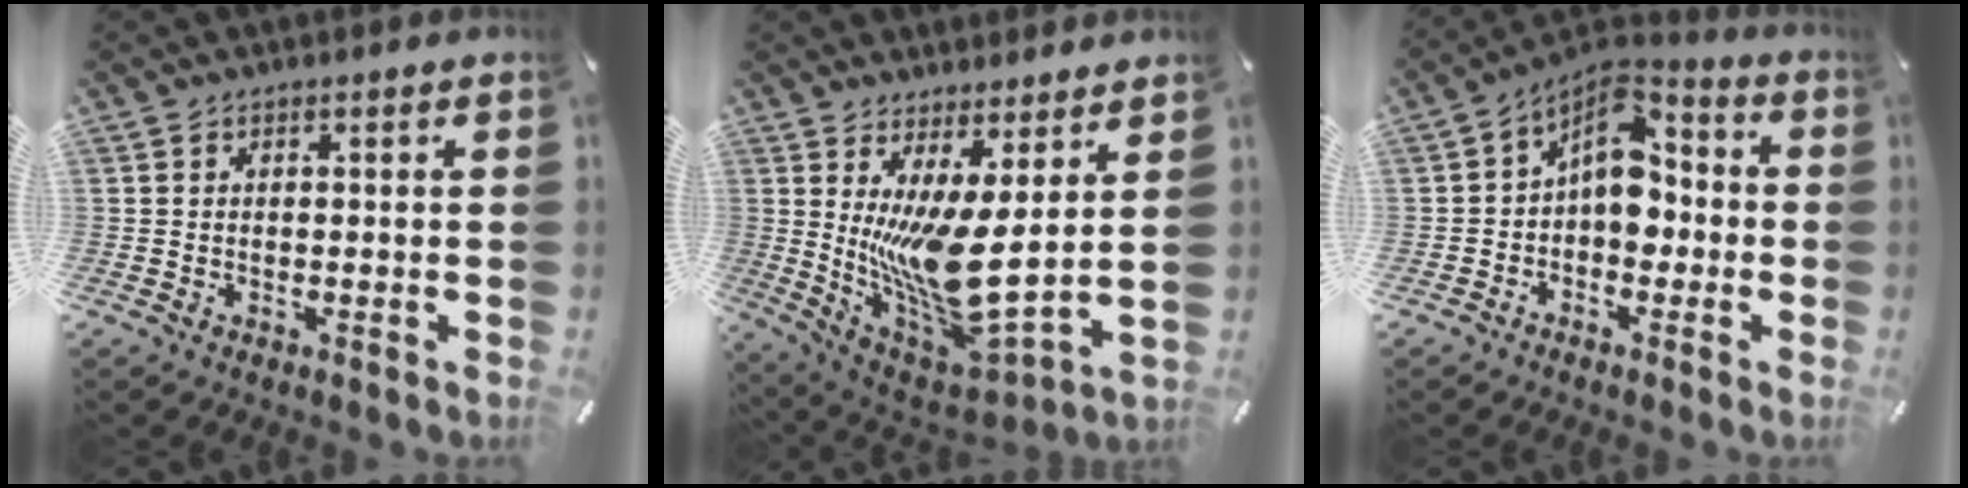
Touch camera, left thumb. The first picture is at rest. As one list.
[{"total": 13.6, "force": [2.7, 3.6, 12.8], "torque": [-0.266, -0.071, 0.051]}, {"total": 9.8, "force": [0.4, 7.2, 6.7], "torque": [-0.098, -0.007, 0.005]}]